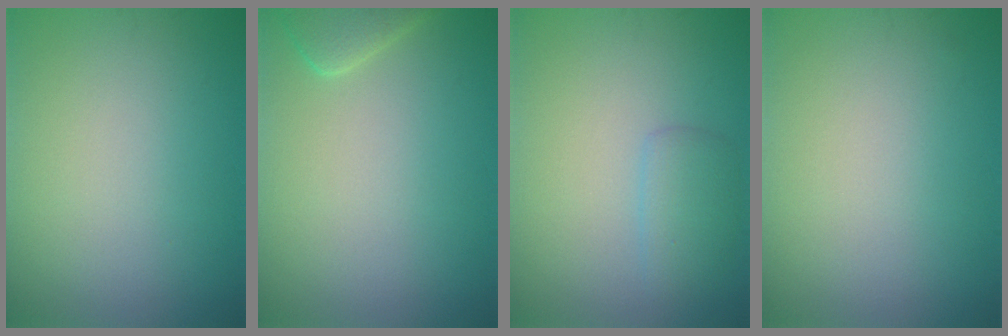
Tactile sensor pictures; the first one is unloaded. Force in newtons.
{"total": 2.3, "press": 2.2, "slide": 0.4}
{"total": 1.9, "press": 1.9, "slide": 0.1}
{"total": 0.0}